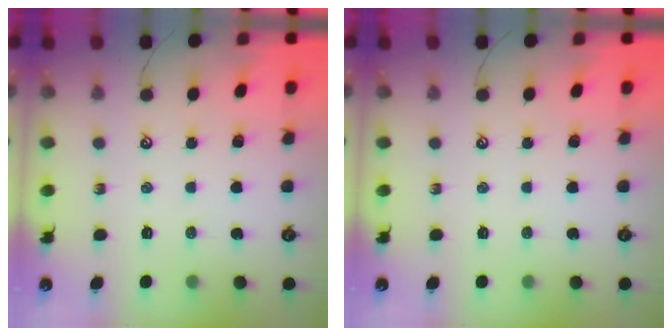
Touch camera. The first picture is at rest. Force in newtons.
{"total": 0.0}